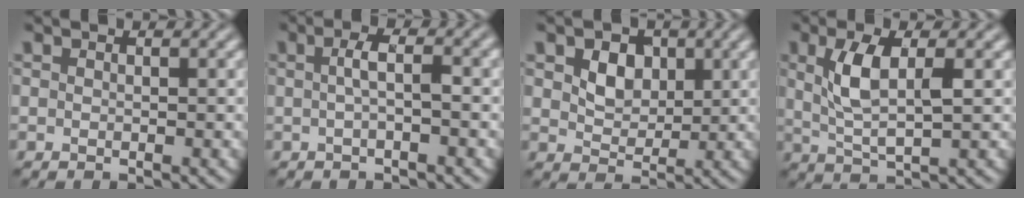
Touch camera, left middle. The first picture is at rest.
{"total": 2.2, "force": [-0.1, 0.4, 2.2], "torque": [-0.043, 0.008, -0.003]}
{"total": 3.5, "force": [1.1, 2.5, 2.1], "torque": [-0.043, -0.003, 0.014]}
{"total": 4.7, "force": [1.1, 1.8, 4.2], "torque": [-0.090, 0.002, 0.023]}